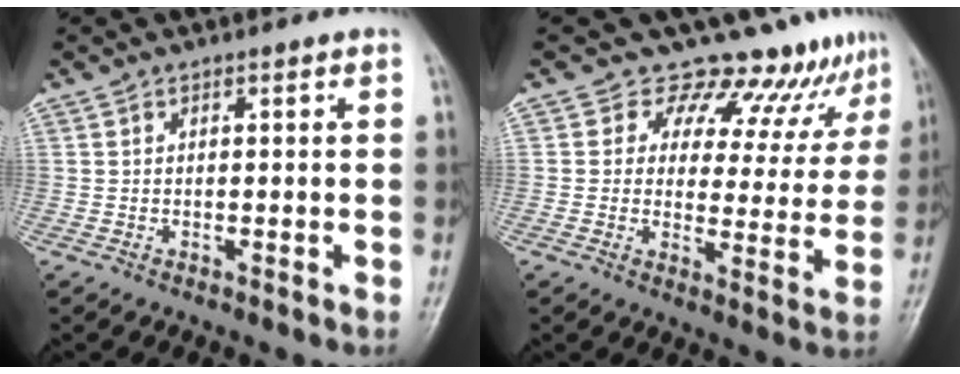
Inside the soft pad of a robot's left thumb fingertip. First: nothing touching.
{"total": 11.6, "force": [10.1, 5.2, 1.9], "torque": [0.024, -0.062, 0.114]}